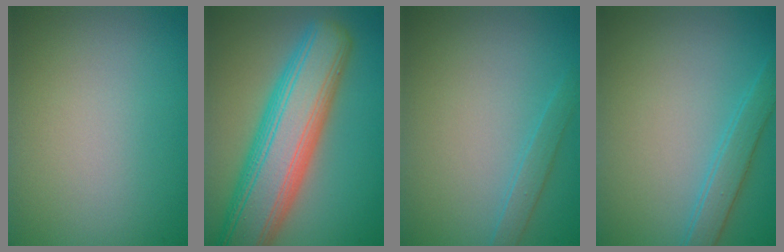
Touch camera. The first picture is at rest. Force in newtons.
{"total": 10.4, "press": 10.4, "slide": 0.6}
{"total": 1.3, "press": 1.3, "slide": 0.1}
{"total": 2.2, "press": 2.2, "slide": 0.1}